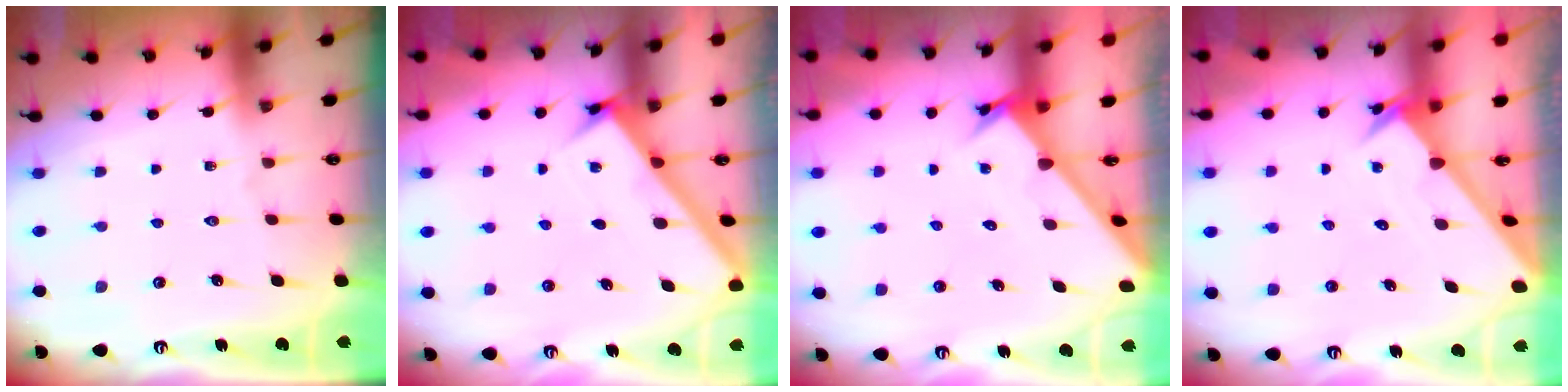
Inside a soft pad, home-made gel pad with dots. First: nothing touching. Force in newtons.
{"total": 2.9, "press": 2.9, "slide": 0.2}
{"total": 2.7, "press": 2.7, "slide": 0.2}
{"total": 2.2, "press": 2.2, "slide": 0.2}